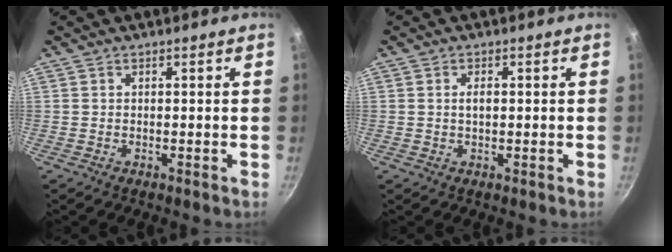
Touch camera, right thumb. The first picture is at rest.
{"total": 1.6, "force": [0.1, 0.8, 1.4], "torque": [-0.019, 0.004, 0.004]}